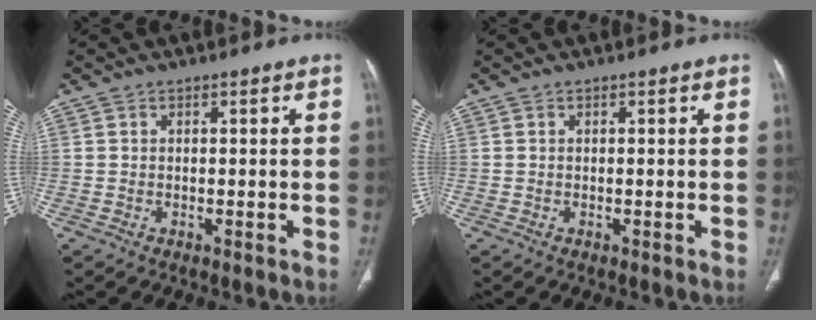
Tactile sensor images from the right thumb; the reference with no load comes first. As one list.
[{"total": 0.0}]